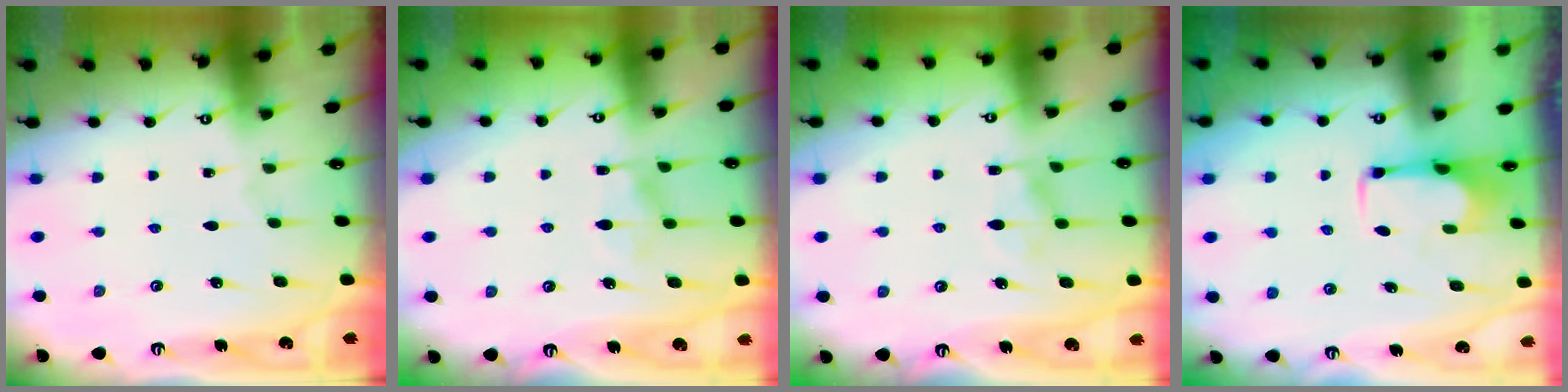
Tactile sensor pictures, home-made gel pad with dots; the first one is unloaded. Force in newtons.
{"total": 7.6, "press": 7.6, "slide": 0.9}
{"total": 7.6, "press": 7.6, "slide": 0.9}
{"total": 2.8, "press": 2.5, "slide": 1.1}